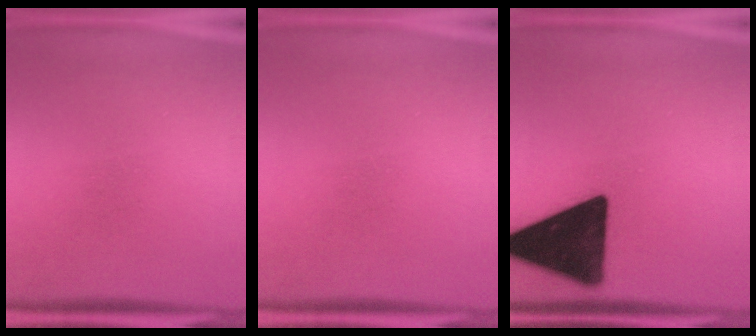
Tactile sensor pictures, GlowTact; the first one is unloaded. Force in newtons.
{"total": 0.0}
{"total": 18.4}